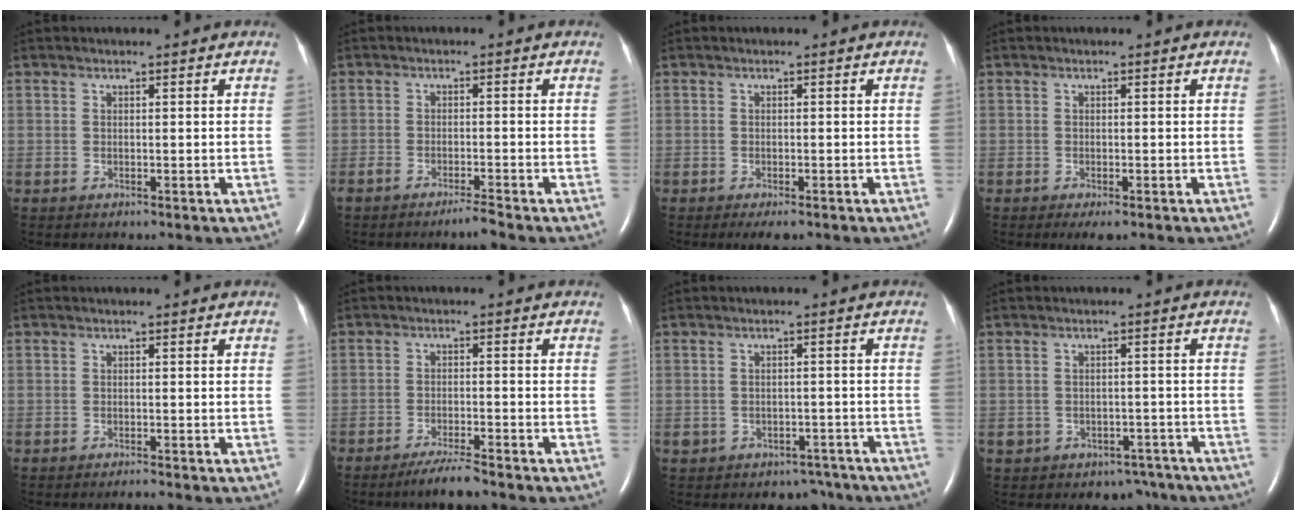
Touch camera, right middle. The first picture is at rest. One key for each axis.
{"total": 2.2, "fx": -1.9, "fy": -0.4, "fz": 1.0, "tx": -0.022, "ty": -0.003, "tz": -0.037}
{"total": 2.6, "fx": -1.8, "fy": 0.8, "fz": 1.7, "tx": -0.022, "ty": -0.005, "tz": -0.023}
{"total": 2.2, "fx": -1.3, "fy": 0.7, "fz": 1.6, "tx": -0.021, "ty": -0.005, "tz": -0.016}
{"total": 0.7, "fx": -0.7, "fy": -0.1, "fz": 0.3, "tx": -0.007, "ty": -0.001, "tz": -0.010}
{"total": 4.2, "fx": -3.5, "fy": 0.0, "fz": 2.2, "tx": -0.046, "ty": -0.012, "tz": -0.066}
{"total": 4.9, "fx": -3.5, "fy": 3.5, "fz": 0.2, "tx": 0.007, "ty": 0.026, "tz": -0.040}
{"total": 5.7, "fx": -3.8, "fy": 4.2, "fz": 0.5, "tx": 0.000, "ty": 0.024, "tz": -0.043}